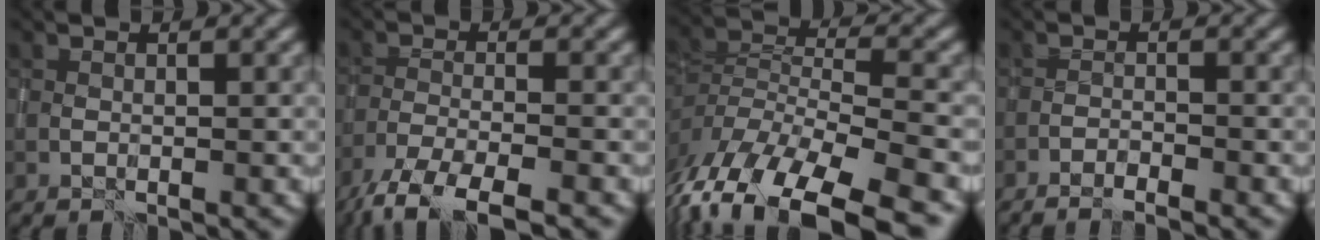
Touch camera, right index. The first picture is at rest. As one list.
[{"total": 6.5, "force": [-5.1, 1.6, 3.8], "torque": [-0.068, -0.008, -0.096]}, {"total": 13.0, "force": [-7.9, 5.0, 9.0], "torque": [-0.183, -0.004, -0.127]}, {"total": 2.6, "force": [-2.2, 0.3, 1.2], "torque": [-0.027, 0.002, -0.039]}]